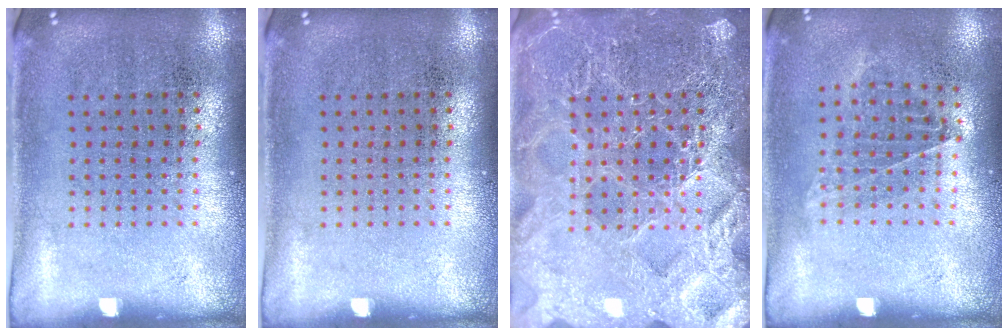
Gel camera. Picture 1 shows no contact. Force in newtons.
{"total": 0.0}
{"total": 6.4, "press": 6.4, "slide": 0.8}
{"total": 0.9, "press": 0.8, "slide": 0.5}